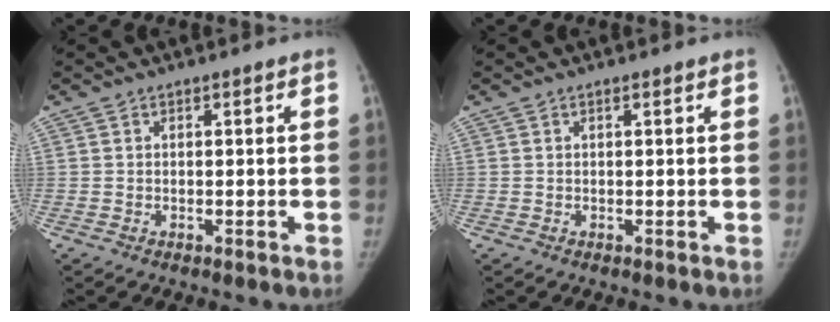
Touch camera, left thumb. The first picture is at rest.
{"total": 0.5, "force": [0.4, 0.1, 0.4], "torque": [-0.008, 0.000, 0.005]}